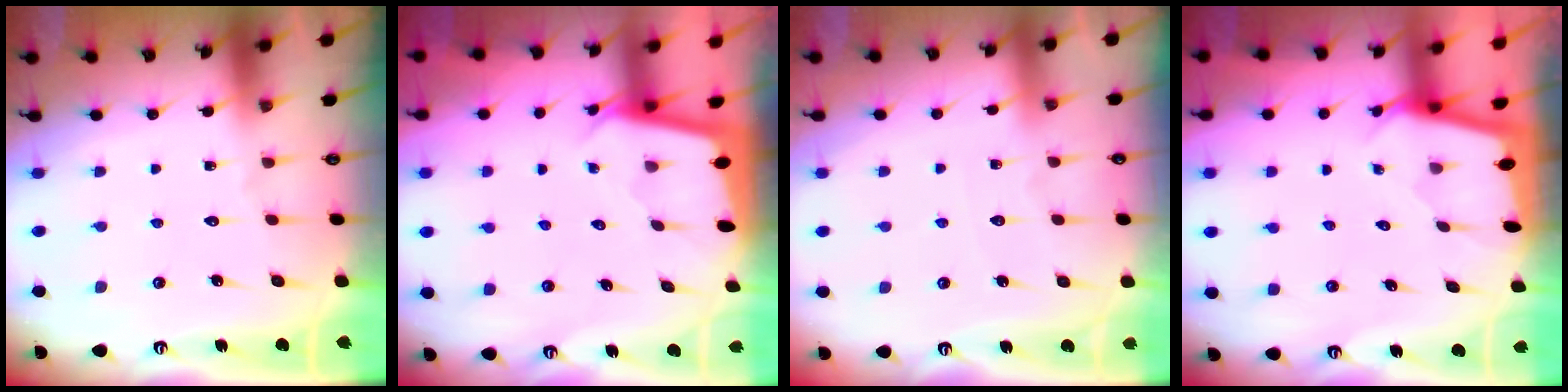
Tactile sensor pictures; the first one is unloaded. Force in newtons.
{"total": 1.8, "press": 1.8, "slide": 0.1}
{"total": 2.4, "press": 2.4, "slide": 0.3}
{"total": 1.7, "press": 1.7, "slide": 0.2}